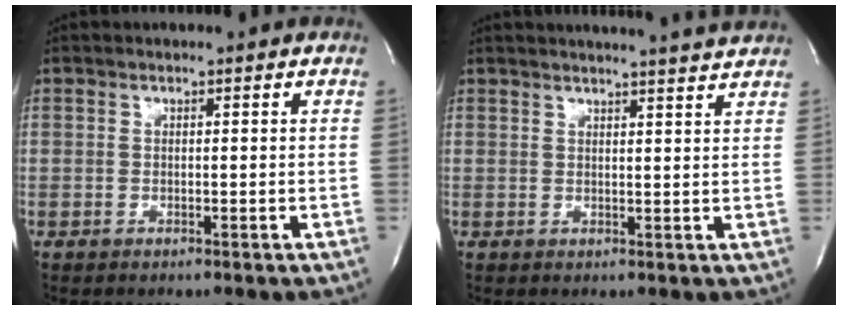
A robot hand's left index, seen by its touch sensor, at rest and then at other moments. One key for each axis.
{"total": 9.2, "fx": 8.7, "fy": -0.8, "fz": 2.8, "tx": -0.043, "ty": -0.003, "tz": 0.096}